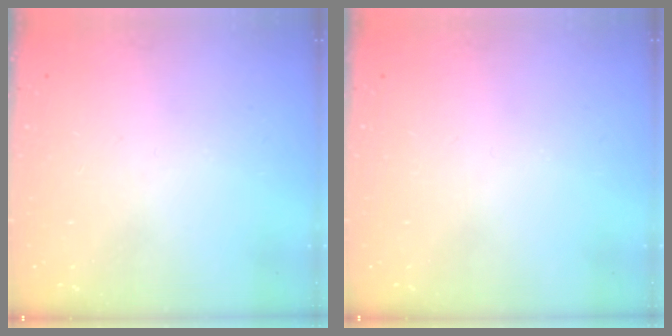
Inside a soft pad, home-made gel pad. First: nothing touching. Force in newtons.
{"total": 0.0}